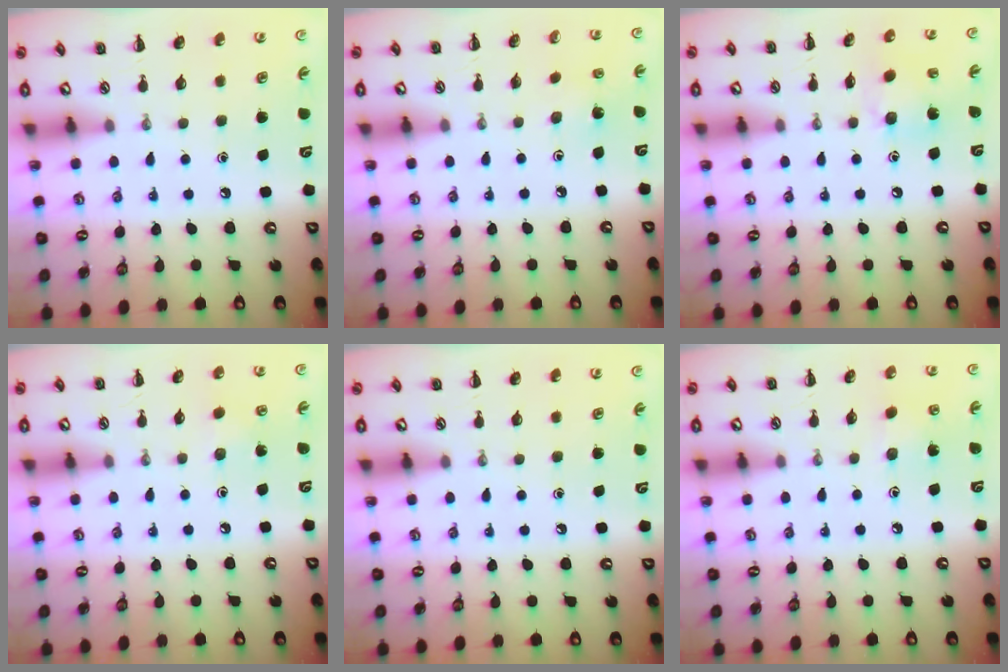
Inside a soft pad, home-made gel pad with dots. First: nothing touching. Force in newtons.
{"total": 1.9, "press": 1.8, "slide": 0.7}
{"total": 6.7, "press": 6.5, "slide": 1.6}
{"total": 2.9, "press": 2.7, "slide": 0.8}
{"total": 0.0}
{"total": 2.7, "press": 2.6, "slide": 0.8}